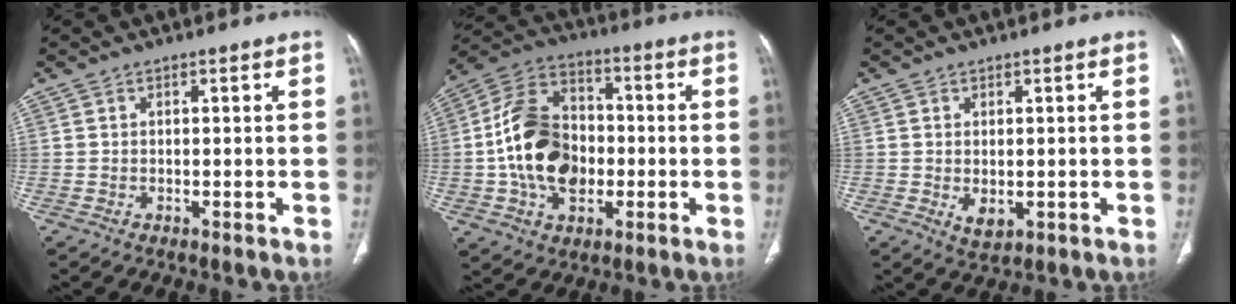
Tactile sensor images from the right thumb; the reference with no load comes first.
{"total": 17.6, "force": [-1.9, 12.2, 12.5], "torque": [-0.207, 0.028, -0.033]}
{"total": 3.3, "force": [-0.5, 1.9, 2.6], "torque": [-0.040, -0.007, 0.003]}